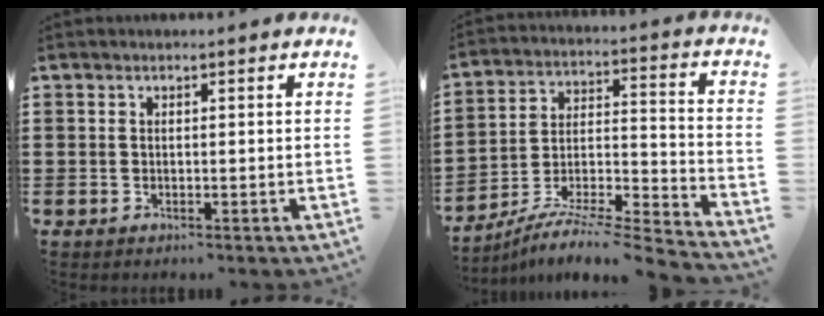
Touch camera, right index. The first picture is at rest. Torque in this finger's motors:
{"motor_torque": [0.77, 0.90, -0.33, -0.06]}